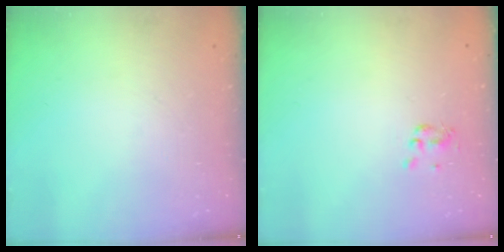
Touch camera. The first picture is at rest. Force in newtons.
{"total": 1.8, "press": 1.7, "slide": 0.7}